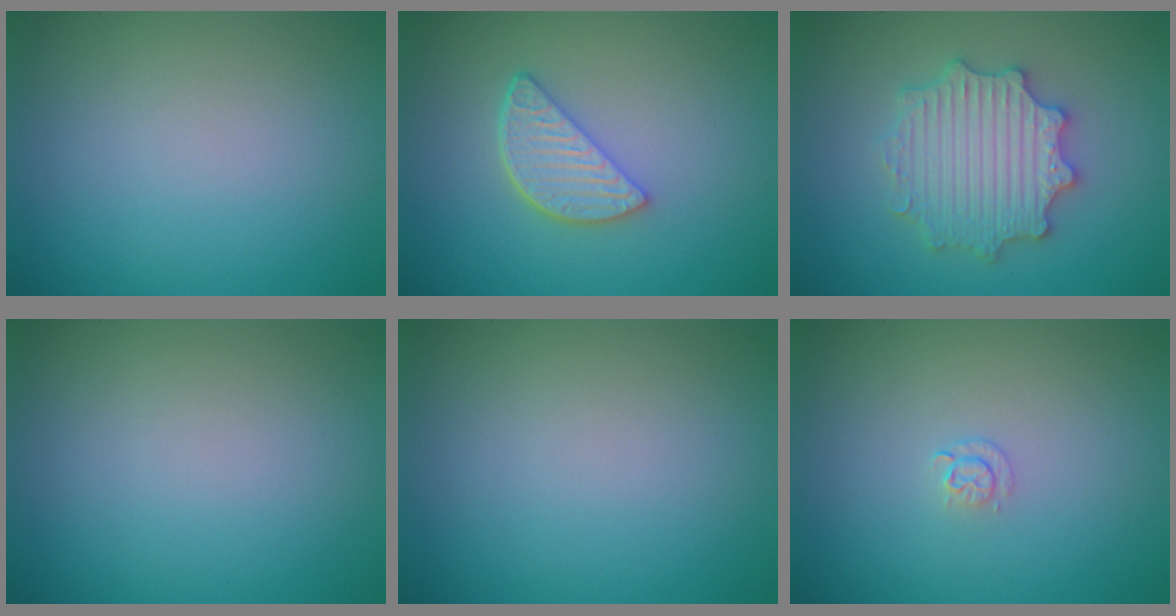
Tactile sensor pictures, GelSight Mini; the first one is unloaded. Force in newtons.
{"total": 3.5, "press": 2.9, "slide": 2.0}
{"total": 5.5, "press": 5.4, "slide": 1.0}
{"total": 0.0}
{"total": 0.0}
{"total": 0.9, "press": 0.6, "slide": 0.6}